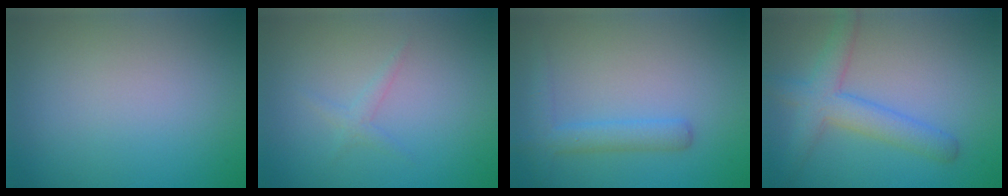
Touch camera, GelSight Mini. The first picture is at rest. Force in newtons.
{"total": 1.1, "press": 1.1, "slide": 0.0}
{"total": 2.9, "press": 2.9, "slide": 0.1}
{"total": 4.5, "press": 4.5, "slide": 0.2}